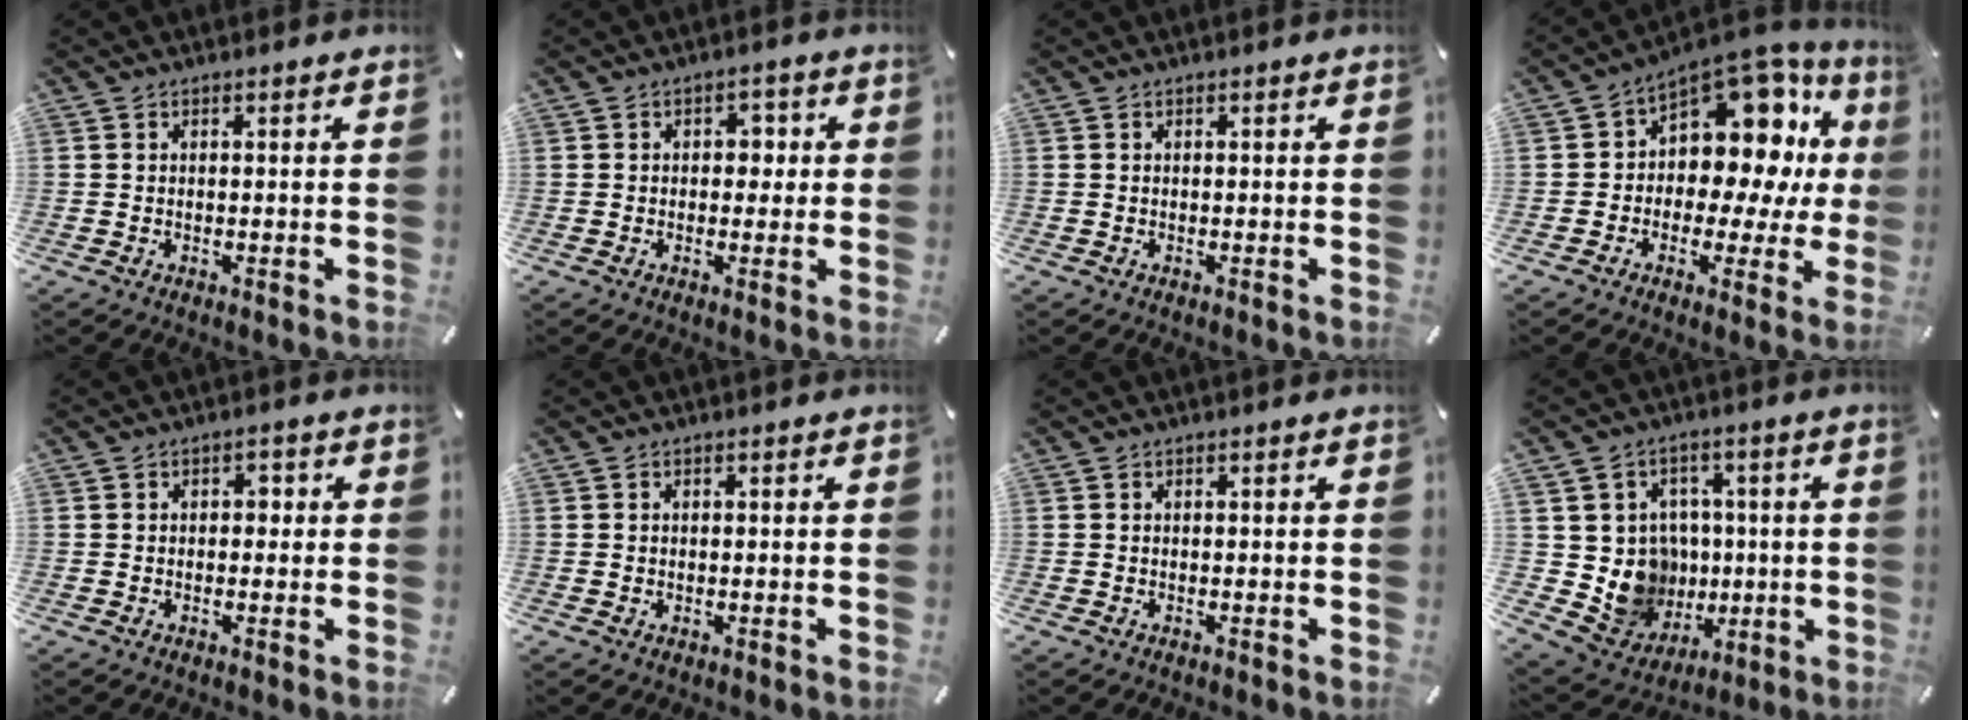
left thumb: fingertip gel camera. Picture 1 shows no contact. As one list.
[{"total": 3.2, "force": [-0.1, 2.4, 2.1], "torque": [-0.018, 0.002, -0.012]}, {"total": 0.0}, {"total": 14.2, "force": [5.5, 10.0, 8.5], "torque": [-0.100, -0.065, 0.096]}, {"total": 1.9, "force": [-0.2, 1.5, 1.2], "torque": [-0.017, 0.006, -0.011]}, {"total": 0.6, "force": [0.1, 0.6, 0.1], "torque": [-0.002, 0.005, 0.000]}, {"total": 0.0}, {"total": 12.4, "force": [-0.3, 12.1, 2.9], "torque": [-0.053, -0.007, 0.021]}]